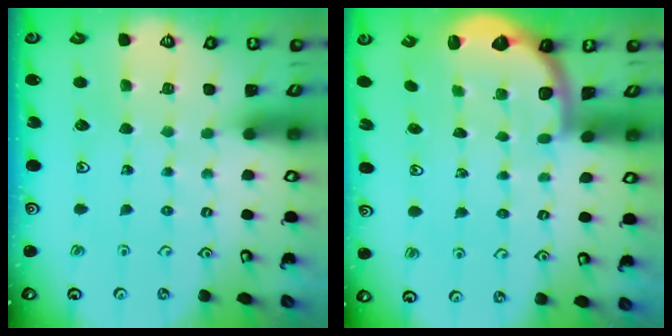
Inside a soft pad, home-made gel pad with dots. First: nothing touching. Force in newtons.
{"total": 2.2, "press": 2.1, "slide": 0.8}